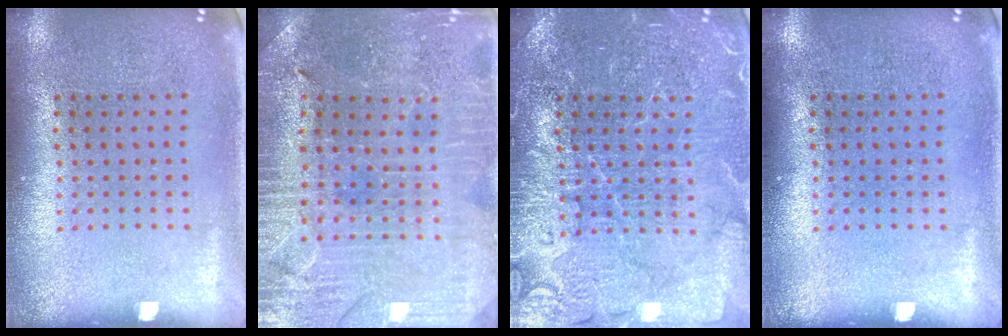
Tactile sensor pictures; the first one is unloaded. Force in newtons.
{"total": 1.8, "press": 1.8, "slide": 0.4}
{"total": 4.2, "press": 4.1, "slide": 0.7}
{"total": 0.0}